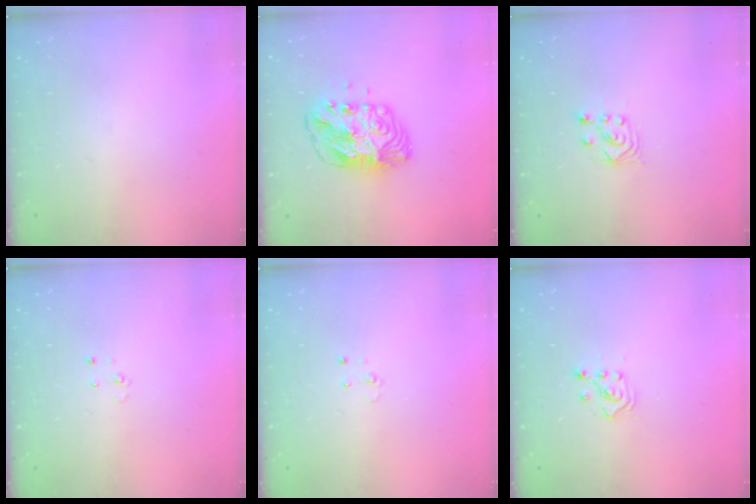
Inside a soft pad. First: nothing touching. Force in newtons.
{"total": 10.8, "press": 10.8, "slide": 1.0}
{"total": 2.5, "press": 2.2, "slide": 1.2}
{"total": 2.5, "press": 2.5, "slide": 0.2}
{"total": 2.5, "press": 2.5, "slide": 0.2}
{"total": 2.6, "press": 2.4, "slide": 1.0}